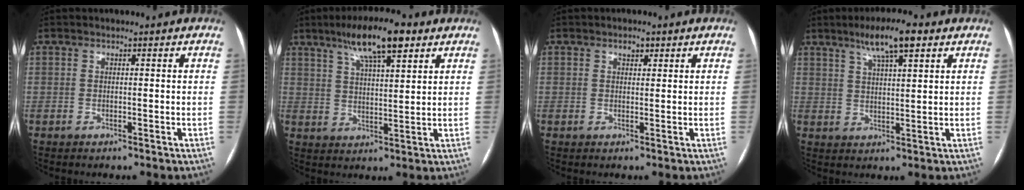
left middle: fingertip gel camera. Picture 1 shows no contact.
{"total": 10.7, "force": [6.7, 2.2, 8.0], "torque": [-0.143, 0.016, 0.112]}
{"total": 1.6, "force": [1.0, 0.8, 0.9], "torque": [-0.016, 0.002, 0.014]}
{"total": 7.6, "force": [4.7, 1.1, 5.9], "torque": [-0.107, 0.013, 0.079]}